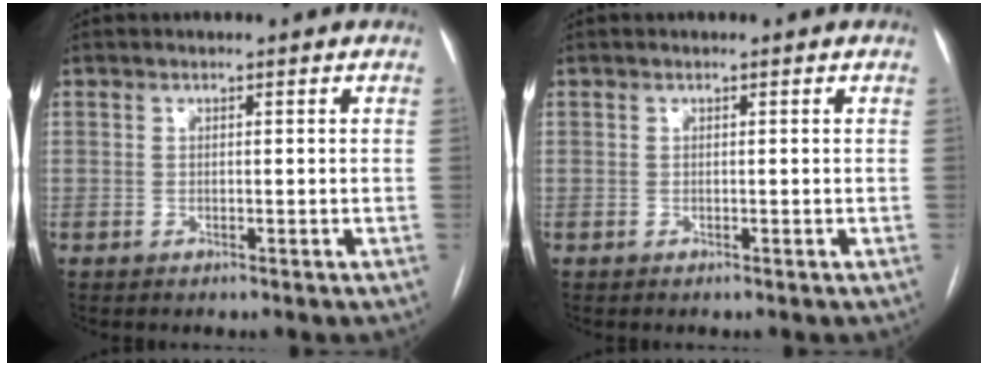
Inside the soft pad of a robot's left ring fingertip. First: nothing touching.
{"total": 0.0}